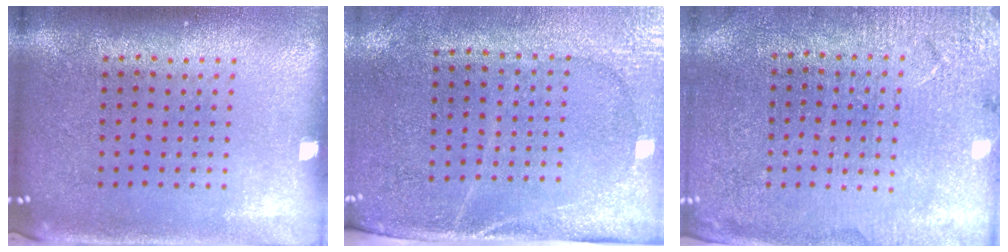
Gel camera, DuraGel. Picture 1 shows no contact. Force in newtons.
{"total": 2.9, "press": 2.5, "slide": 1.4}
{"total": 2.7, "press": 2.7, "slide": 0.1}